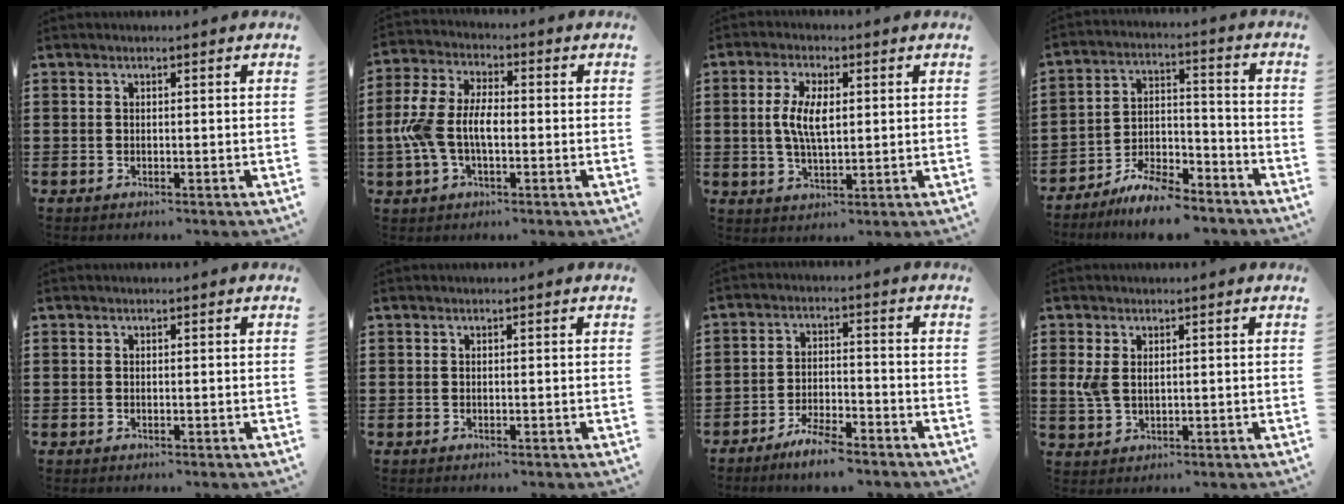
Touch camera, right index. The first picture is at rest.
{"total": 8.4, "force": [-1.3, 4.6, 6.9], "torque": [-0.178, -0.004, -0.034]}
{"total": 6.1, "force": [0.4, 2.5, 5.6], "torque": [-0.115, 0.007, 0.003]}
{"total": 8.4, "force": [-7.9, 1.5, 2.5], "torque": [-0.041, 0.023, -0.149]}
{"total": 0.0}
{"total": 0.0}
{"total": 5.0, "force": [-4.7, 0.2, 1.7], "torque": [-0.035, 0.002, -0.093]}
{"total": 3.1, "force": [0.8, 1.9, 2.3], "torque": [-0.063, 0.001, 0.010]}